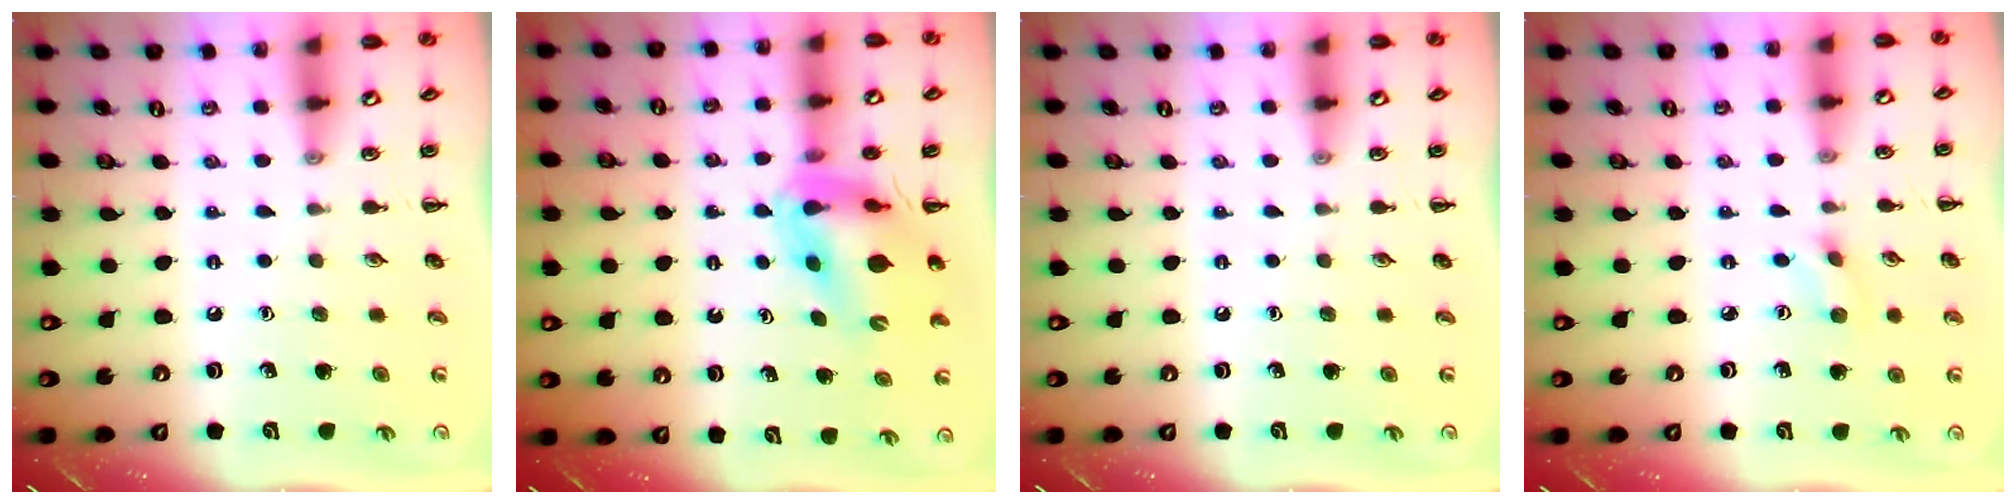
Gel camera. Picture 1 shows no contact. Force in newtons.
{"total": 12.4, "press": 11.8, "slide": 3.7}
{"total": 0.0}
{"total": 2.3, "press": 2.1, "slide": 0.8}